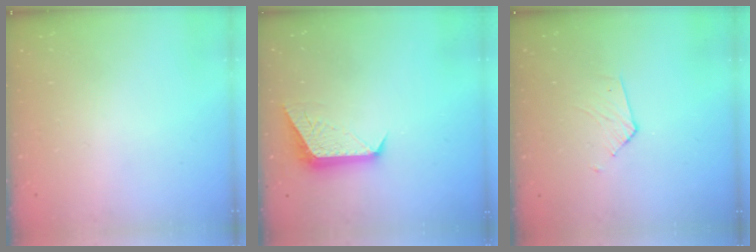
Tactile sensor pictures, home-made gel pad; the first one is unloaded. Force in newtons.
{"total": 9.8, "press": 9.7, "slide": 0.9}
{"total": 3.1, "press": 3.1, "slide": 0.2}